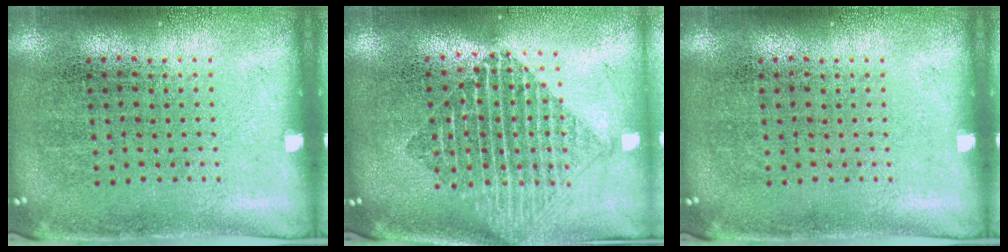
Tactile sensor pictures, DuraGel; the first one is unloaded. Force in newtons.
{"total": 1.8, "press": 1.5, "slide": 1.1}
{"total": 0.0}